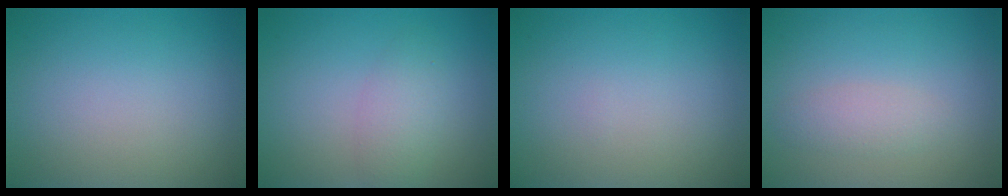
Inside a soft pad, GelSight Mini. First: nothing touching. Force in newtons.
{"total": 2.3, "press": 2.3, "slide": 0.0}
{"total": 0.0}
{"total": 1.7, "press": 1.7, "slide": 0.1}